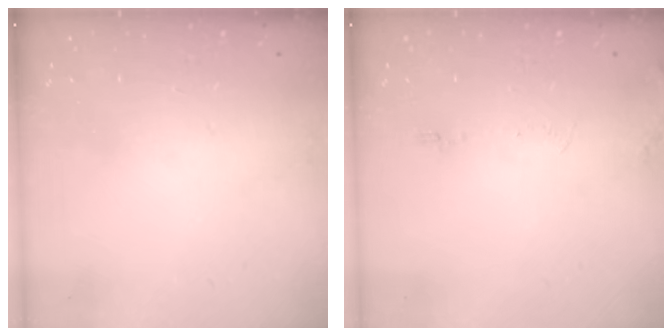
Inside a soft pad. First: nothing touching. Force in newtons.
{"total": 6.1, "press": 5.9, "slide": 1.7}